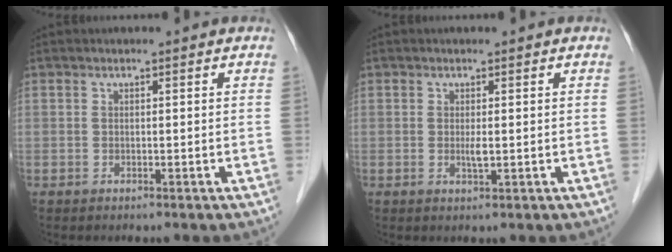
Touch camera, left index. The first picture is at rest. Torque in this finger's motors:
{"motor_torque": [0.21, 0.14, 0.01, 0.02]}